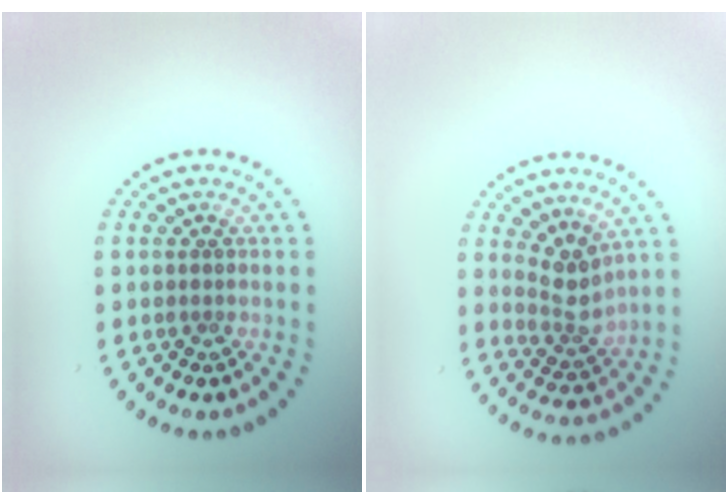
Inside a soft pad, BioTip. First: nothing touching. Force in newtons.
{"total": 2.7, "press": 2.1, "slide": 1.7}